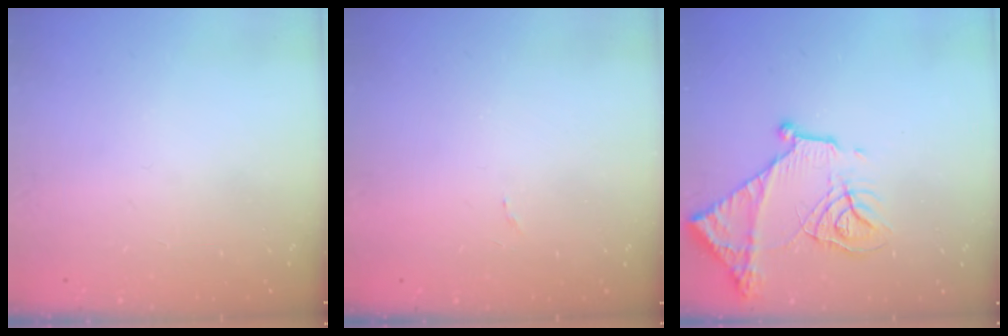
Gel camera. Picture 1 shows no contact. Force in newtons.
{"total": 4.3, "press": 4.2, "slide": 0.3}
{"total": 18.2, "press": 18.2, "slide": 1.1}